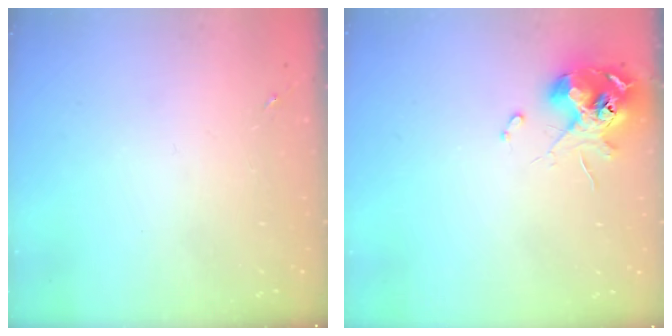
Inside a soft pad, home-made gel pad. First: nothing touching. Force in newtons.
{"total": 11.6, "press": 11.5, "slide": 1.5}